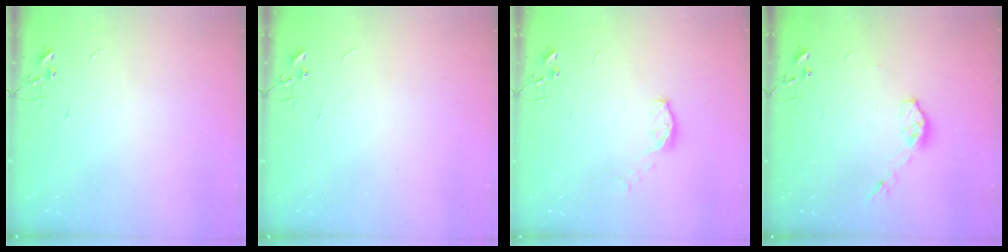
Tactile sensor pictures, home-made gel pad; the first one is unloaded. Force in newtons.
{"total": 0.0}
{"total": 7.0, "press": 7.0, "slide": 0.6}
{"total": 7.1, "press": 7.1, "slide": 0.5}